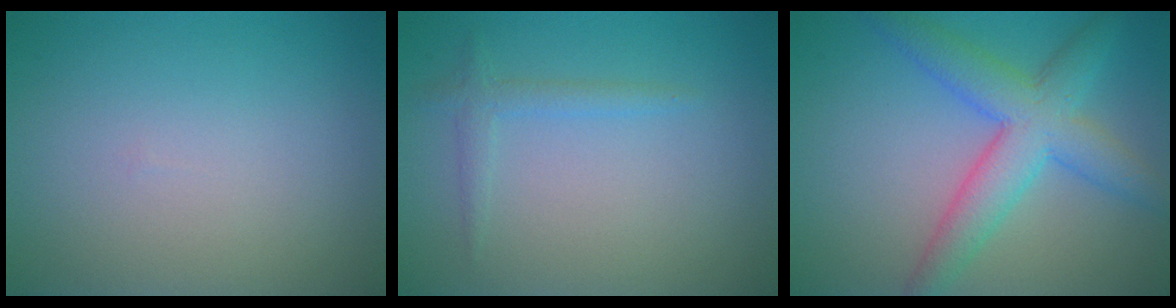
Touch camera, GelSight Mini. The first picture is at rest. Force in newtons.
{"total": 1.4, "press": 1.4, "slide": 0.1}
{"total": 6.0, "press": 6.0, "slide": 0.2}